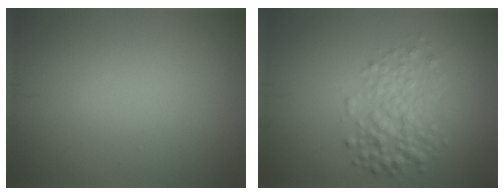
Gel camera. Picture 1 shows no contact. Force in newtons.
{"total": 3.7, "press": 3.7, "slide": 0.0}